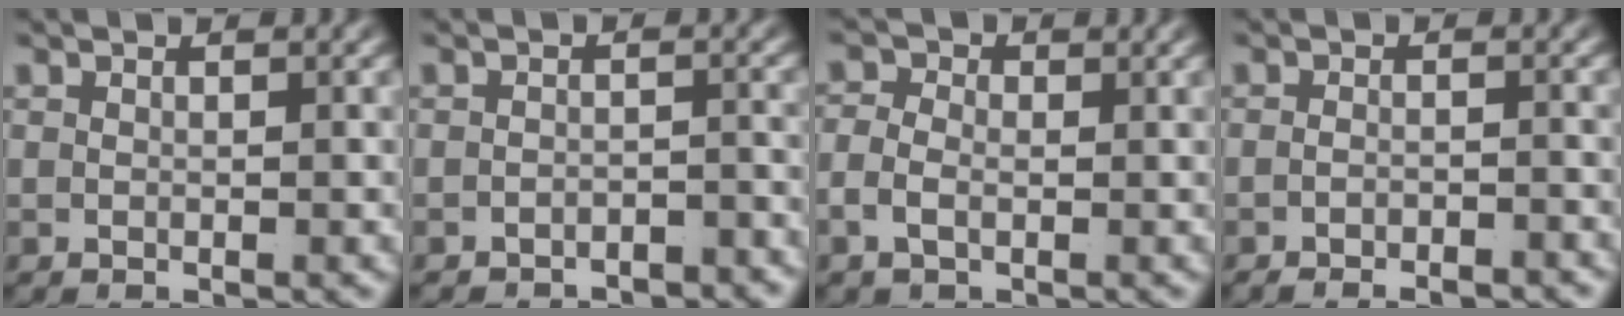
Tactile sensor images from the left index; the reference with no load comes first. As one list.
[{"total": 2.9, "force": [-2.9, 0.2, 0.0], "torque": [0.006, -0.009, -0.046]}, {"total": 2.1, "force": [-0.8, 1.6, 1.1], "torque": [-0.031, -0.011, -0.010]}, {"total": 2.8, "force": [-2.7, 0.2, 0.6], "torque": [-0.009, -0.010, -0.041]}]